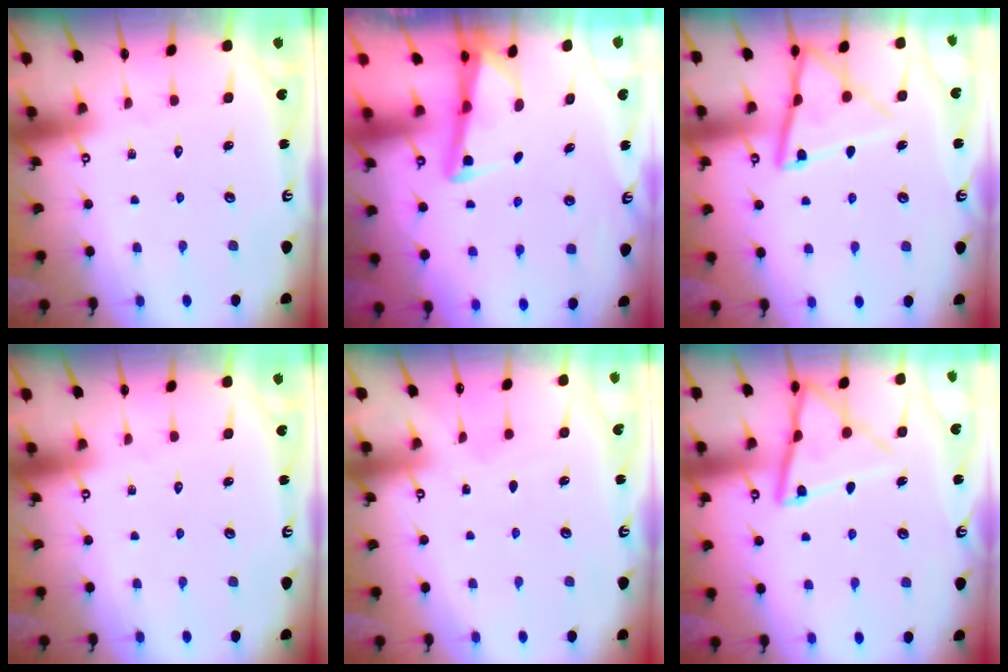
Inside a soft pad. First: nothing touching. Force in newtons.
{"total": 3.0, "press": 2.9, "slide": 0.4}
{"total": 13.7, "press": 13.6, "slide": 1.2}
{"total": 0.0}
{"total": 2.3, "press": 2.3, "slide": 0.3}
{"total": 13.7, "press": 13.6, "slide": 1.2}